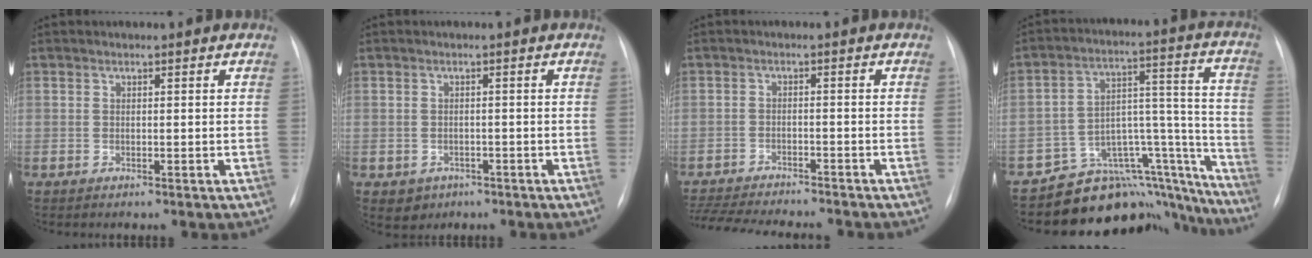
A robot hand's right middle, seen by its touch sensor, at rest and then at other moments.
{"total": 3.1, "force": [-1.6, 2.6, 0.5], "torque": [-0.004, 0.008, -0.015]}
{"total": 14.9, "force": [-13.5, 2.4, 5.9], "torque": [-0.123, -0.015, -0.193]}
{"total": 17.6, "force": [-15.8, 6.8, 4.0], "torque": [-0.016, 0.091, -0.222]}